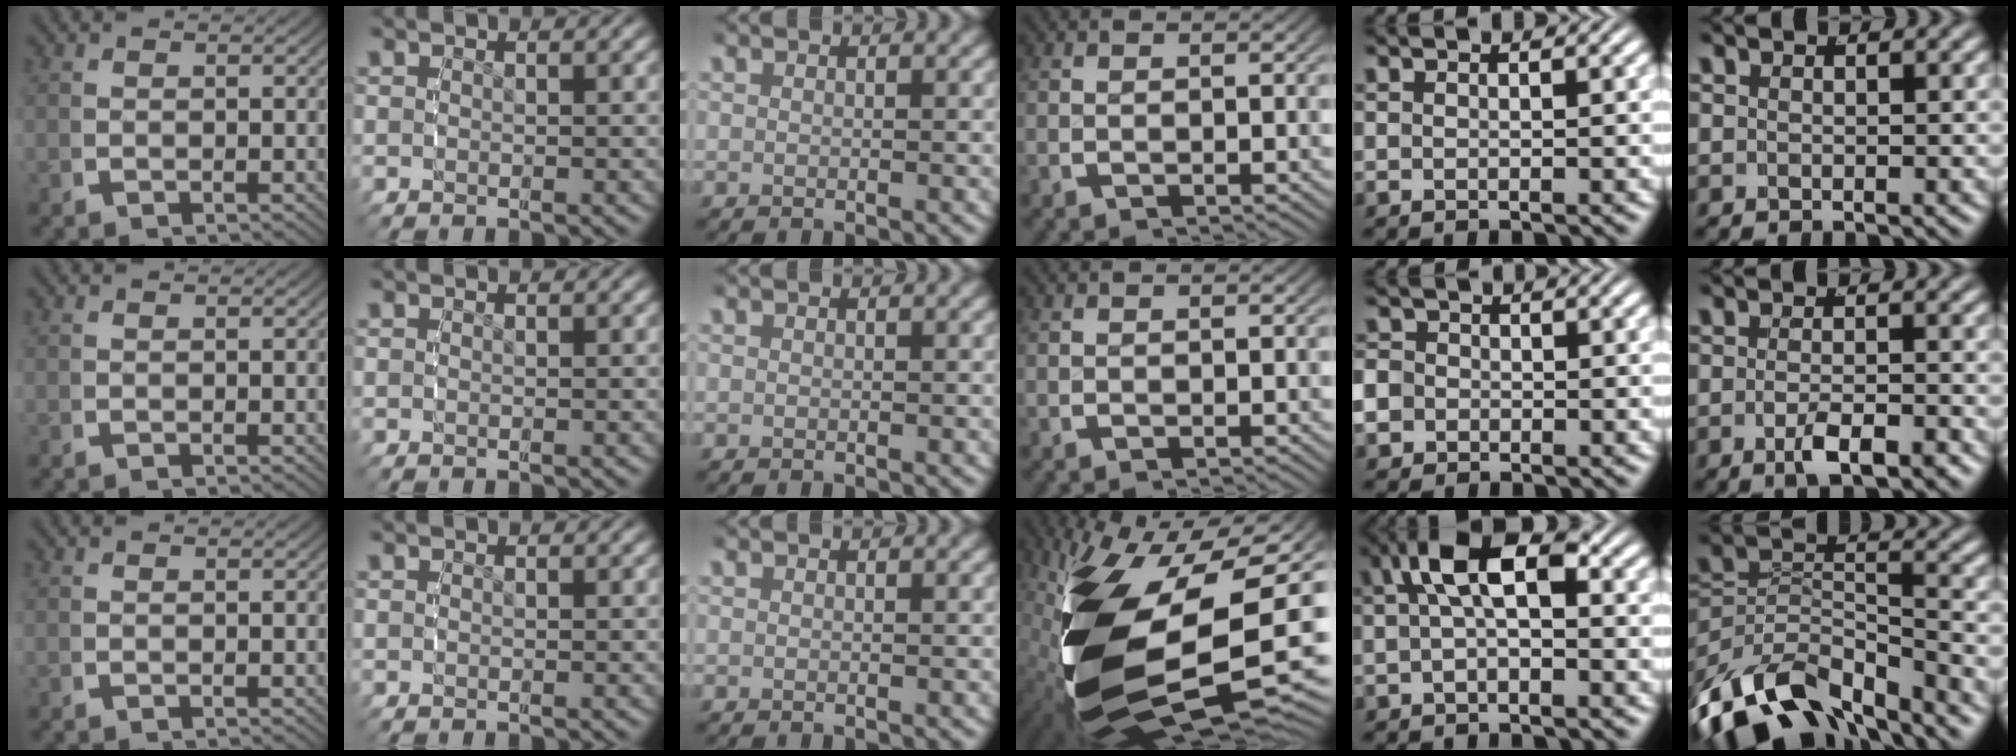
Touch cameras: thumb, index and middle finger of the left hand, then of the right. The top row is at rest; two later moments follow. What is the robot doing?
{"motion": "grasp_and_lifting", "object": "bottle cap"}